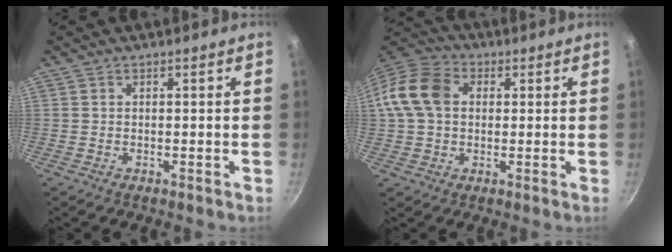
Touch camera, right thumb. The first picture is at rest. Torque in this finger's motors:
{"motor_torque": [-0.13, 0.33, -0.16, 0.19, 0.18]}